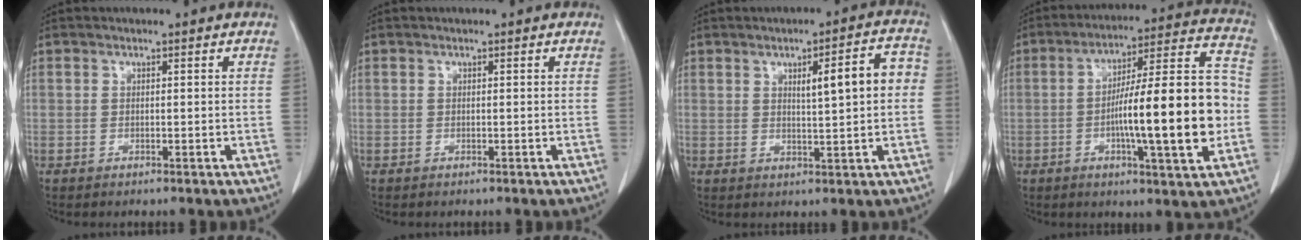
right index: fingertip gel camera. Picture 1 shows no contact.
{"total": 0.0}
{"total": 7.5, "force": [1.1, 1.2, 7.3], "torque": [-0.104, 0.020, 0.018]}
{"total": 18.9, "force": [-3.2, 1.7, 18.6], "torque": [-0.285, 0.014, -0.048]}